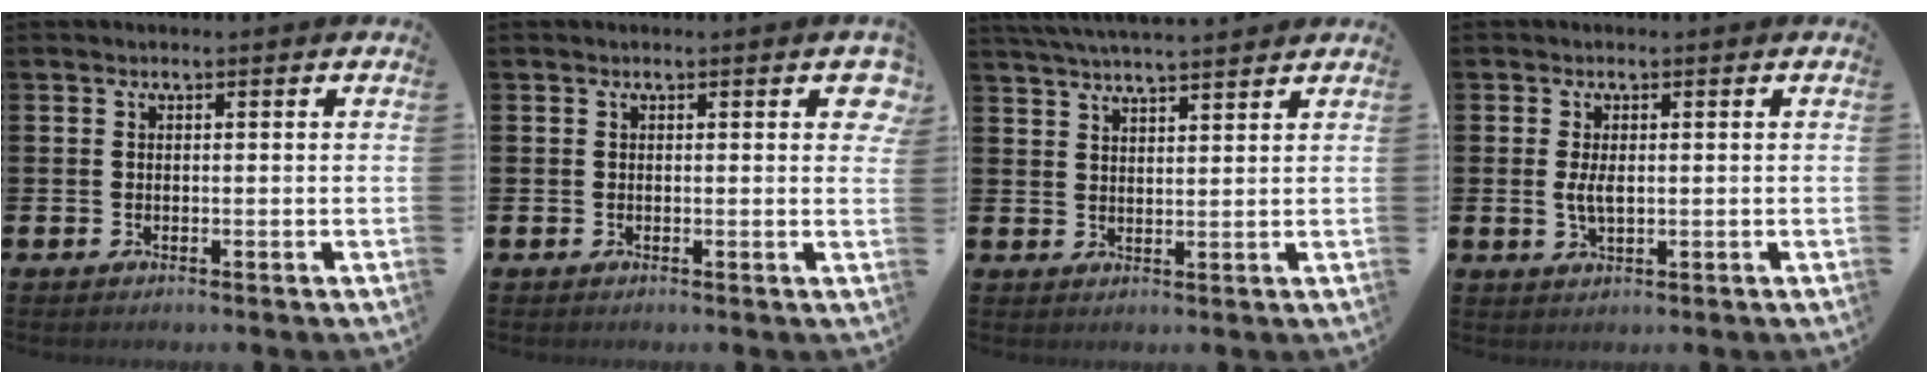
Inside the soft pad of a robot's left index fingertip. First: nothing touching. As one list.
[{"total": 1.7, "force": [0.6, 0.6, 1.5], "torque": [-0.019, 0.002, 0.006]}, {"total": 4.4, "force": [4.3, -0.1, 0.7], "torque": [-0.020, -0.017, 0.078]}, {"total": 2.6, "force": [0.3, 1.1, 2.3], "torque": [-0.042, 0.002, 0.003]}]